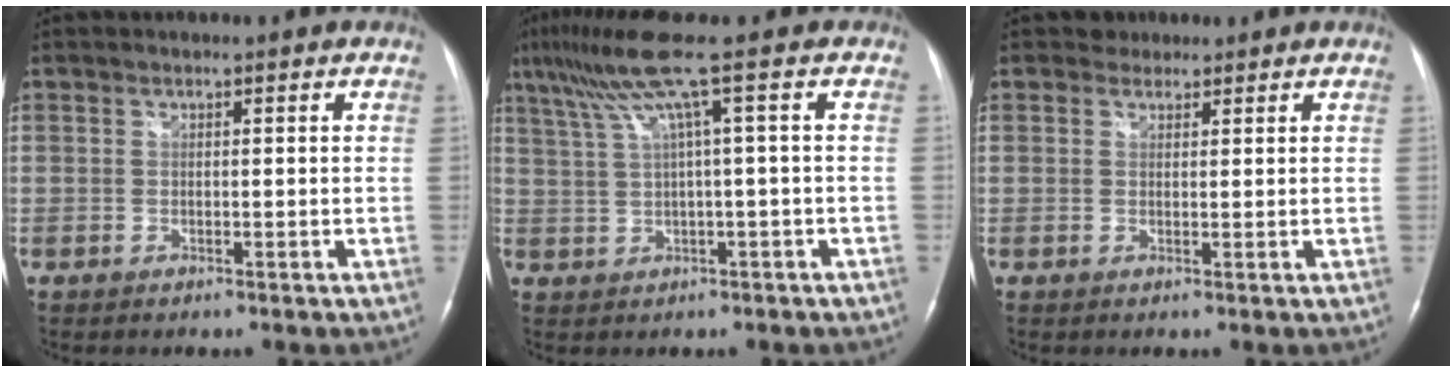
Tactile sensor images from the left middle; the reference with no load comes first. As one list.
[{"total": 7.3, "force": [3.3, -1.7, 6.2], "torque": [-0.127, 0.036, 0.070]}, {"total": 1.7, "force": [1.3, 1.0, -0.3], "torque": [0.007, 0.005, 0.015]}]